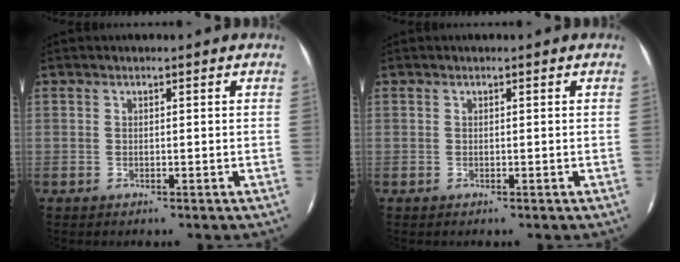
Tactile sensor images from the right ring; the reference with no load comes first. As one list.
[{"total": 0.0}]